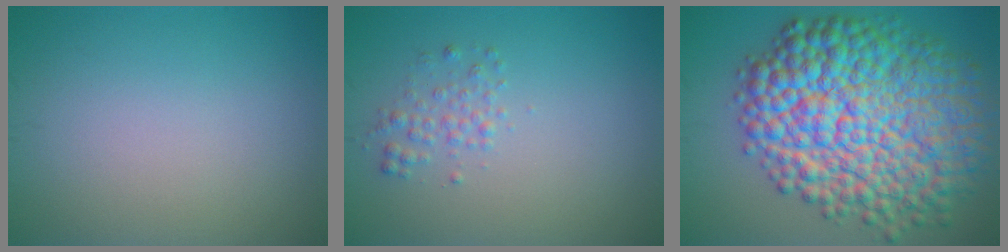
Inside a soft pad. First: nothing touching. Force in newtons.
{"total": 1.5, "press": 1.5, "slide": 0.1}
{"total": 15.5, "press": 15.5, "slide": 0.1}